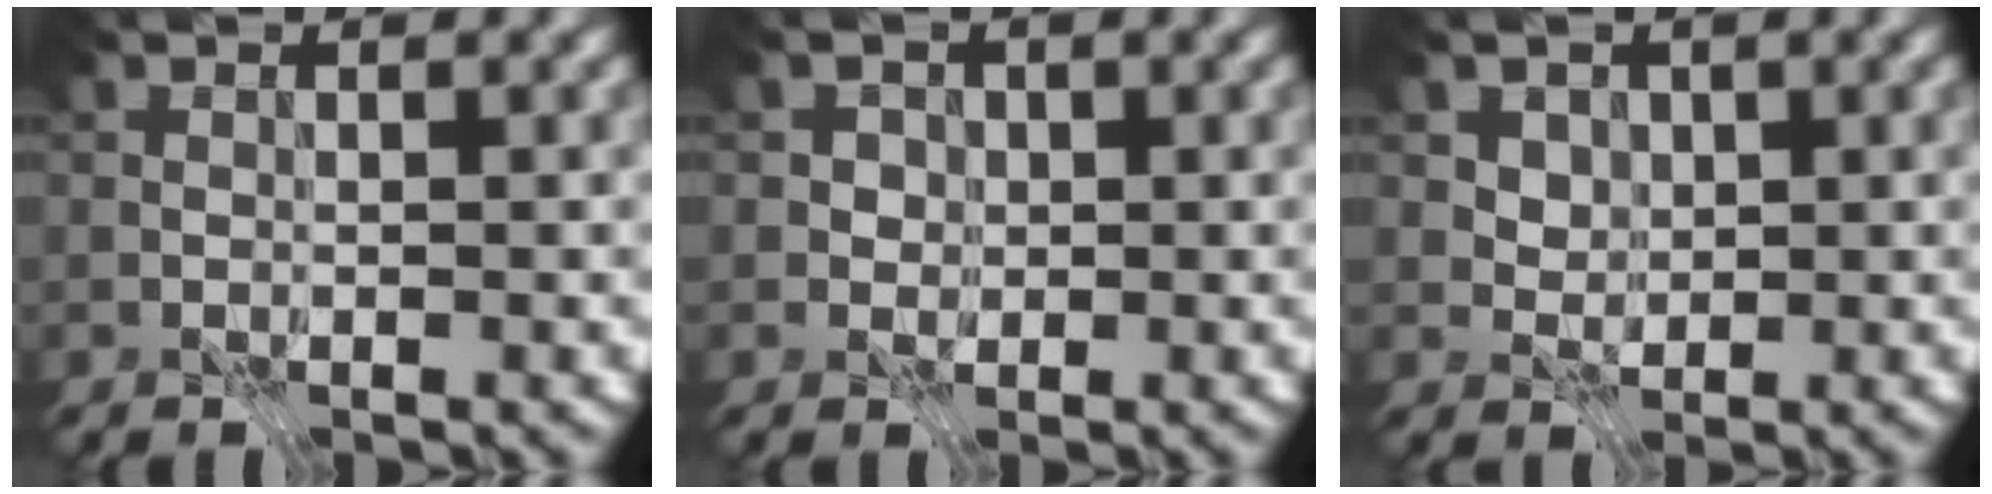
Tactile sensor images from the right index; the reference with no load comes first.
{"total": 1.7, "force": [0.5, 1.5, 0.5], "torque": [0.003, 0.001, 0.010]}
{"total": 3.0, "force": [1.6, 2.2, 1.3], "torque": [-0.042, -0.004, 0.045]}